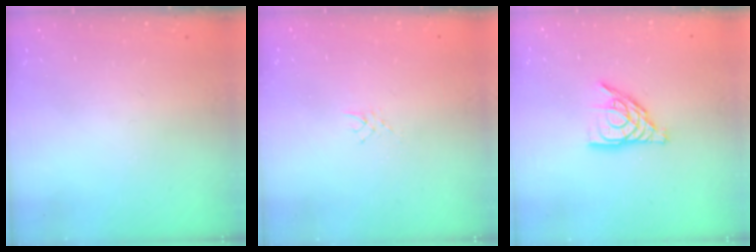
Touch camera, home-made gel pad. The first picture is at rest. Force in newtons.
{"total": 2.4, "press": 2.4, "slide": 0.4}
{"total": 10.4, "press": 10.4, "slide": 1.2}